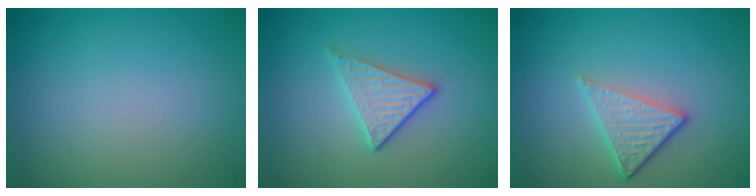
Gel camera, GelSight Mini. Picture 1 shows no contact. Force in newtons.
{"total": 2.3, "press": 2.0, "slide": 1.0}
{"total": 3.6, "press": 2.7, "slide": 2.3}